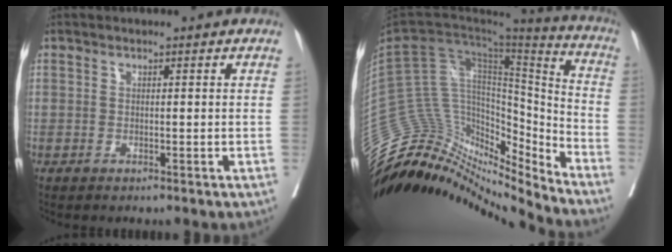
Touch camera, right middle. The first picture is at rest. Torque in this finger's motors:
{"motor_torque": [0.27, -0.37, -0.03, -0.10]}